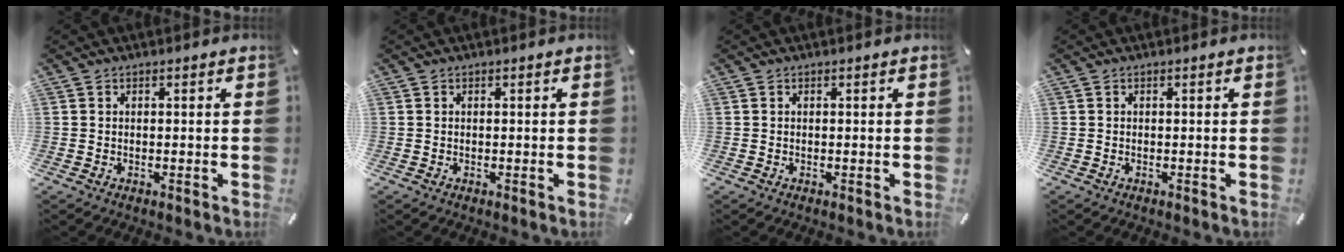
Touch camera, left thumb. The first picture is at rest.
{"total": 0.0}
{"total": 0.0}
{"total": 0.0}